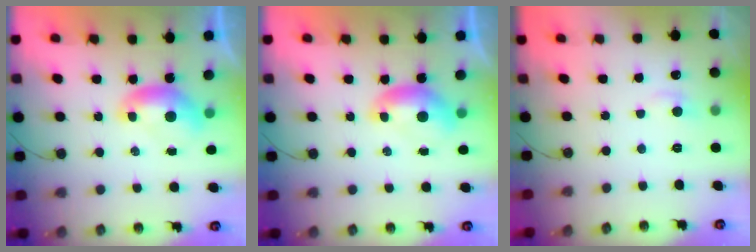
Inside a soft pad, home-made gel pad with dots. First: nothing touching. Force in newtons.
{"total": 0.0}
{"total": 1.2, "press": 0.8, "slide": 0.8}